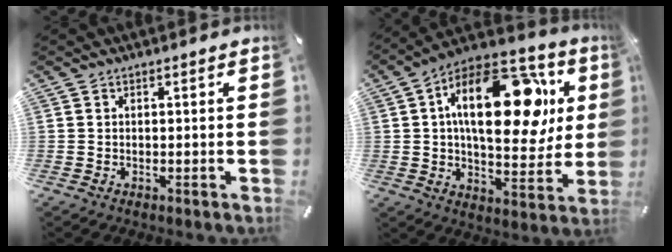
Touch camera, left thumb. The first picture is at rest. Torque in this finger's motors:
{"motor_torque": [2.45, 2.56, 1.89, -0.88, 0.47]}